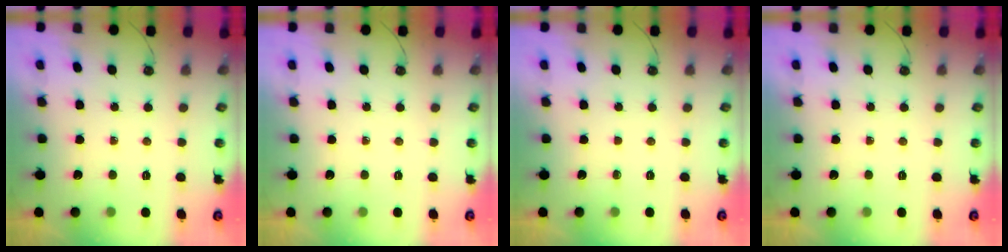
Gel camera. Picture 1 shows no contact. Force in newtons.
{"total": 0.0}
{"total": 0.0}
{"total": 0.0}